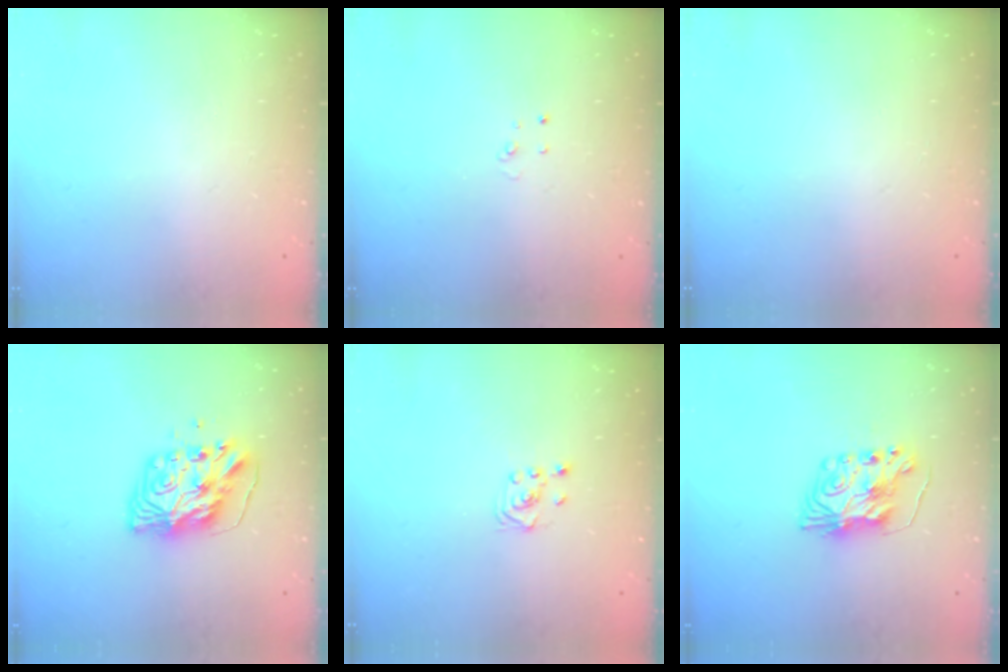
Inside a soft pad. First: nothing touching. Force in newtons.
{"total": 2.6, "press": 2.6, "slide": 0.2}
{"total": 0.0}
{"total": 9.7, "press": 9.6, "slide": 1.3}
{"total": 2.3, "press": 2.2, "slide": 0.7}
{"total": 8.2, "press": 8.2, "slide": 0.6}